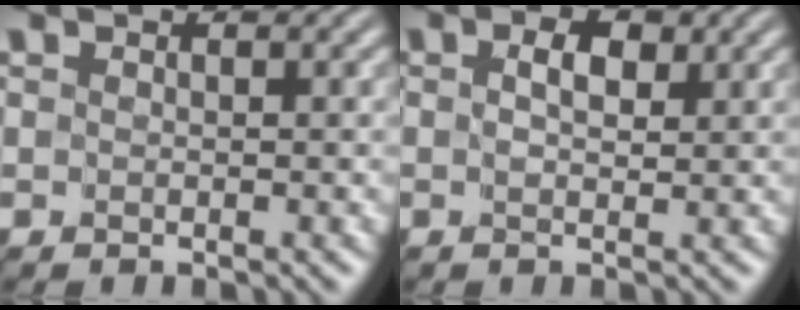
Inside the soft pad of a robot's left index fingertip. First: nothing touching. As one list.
[{"total": 1.7, "force": [0.6, 0.7, 1.4], "torque": [-0.024, 0.001, 0.012]}]